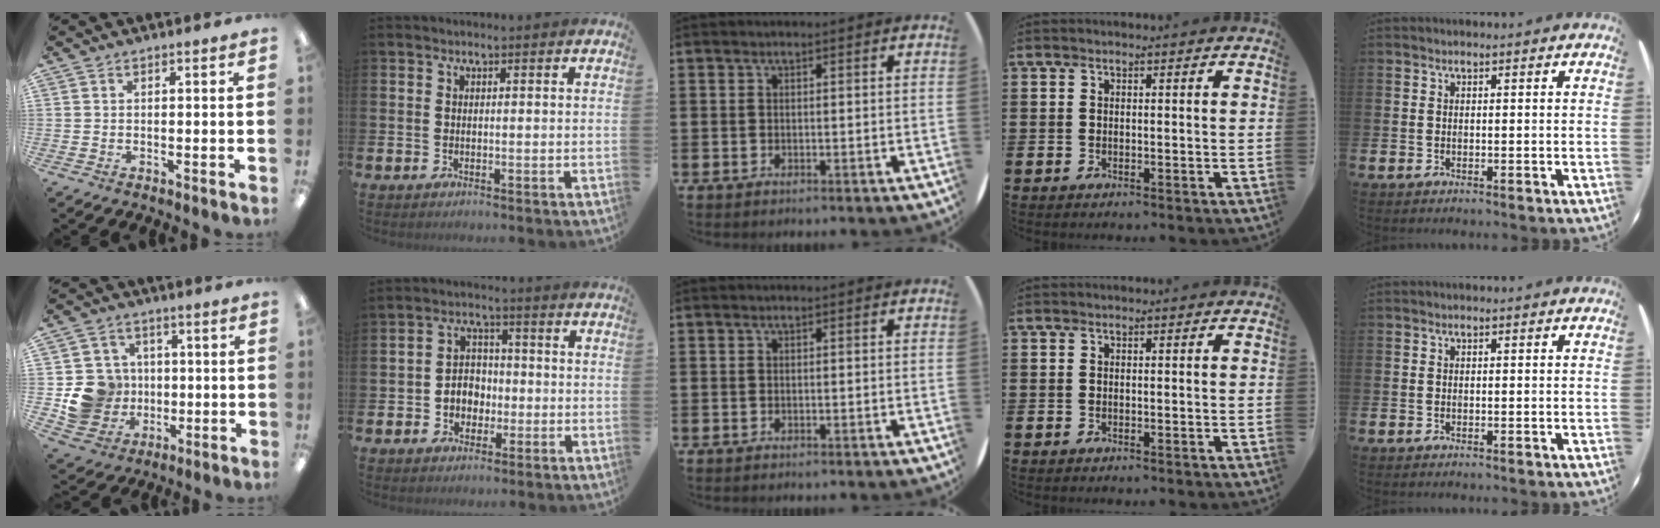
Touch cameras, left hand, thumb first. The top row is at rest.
{"thumb": {"total": 11.7, "force": [-1.4, 11.2, 3.1], "torque": [-0.062, 0.018, -0.010]}, "index": {"total": 3.8, "force": [-0.9, 3.4, 1.3], "torque": [-0.023, 0.001, -0.028]}}